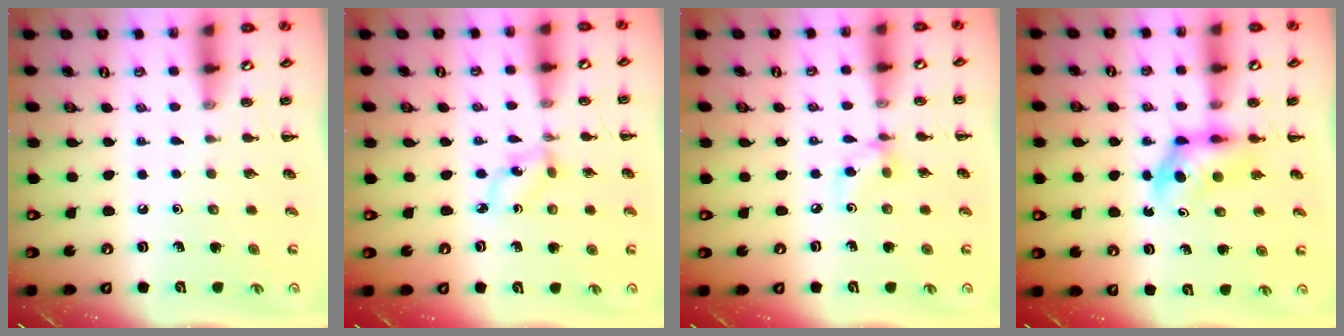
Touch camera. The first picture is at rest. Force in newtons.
{"total": 1.8, "press": 1.7, "slide": 0.5}
{"total": 5.0, "press": 4.9, "slide": 0.6}
{"total": 5.2, "press": 5.1, "slide": 1.1}